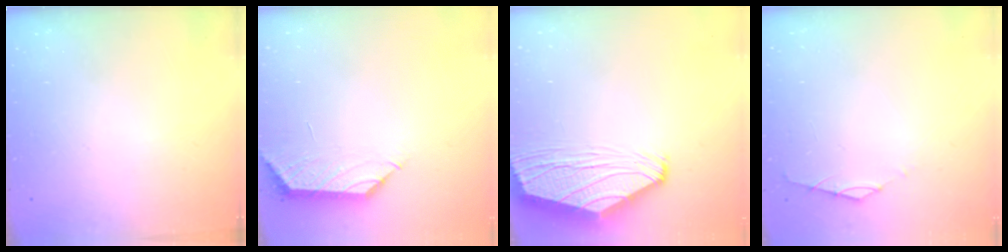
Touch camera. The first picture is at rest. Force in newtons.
{"total": 1.5, "press": 1.3, "slide": 0.6}
{"total": 2.0, "press": 1.7, "slide": 0.9}
{"total": 0.7, "press": 0.6, "slide": 0.4}